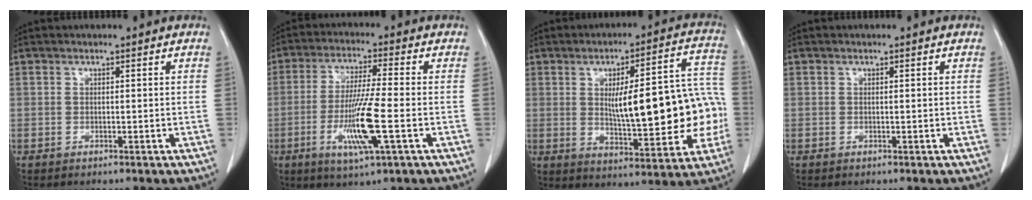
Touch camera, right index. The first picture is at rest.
{"total": 10.5, "force": [-3.0, 0.1, 10.1], "torque": [-0.199, -0.016, -0.057]}
{"total": 18.7, "force": [-0.3, 5.0, 18.0], "torque": [-0.221, 0.034, 0.009]}
{"total": 0.0}